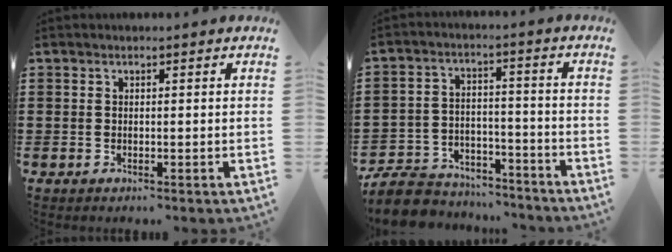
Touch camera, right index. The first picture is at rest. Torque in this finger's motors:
{"motor_torque": [-0.95, 0.85, -1.05, -0.21]}